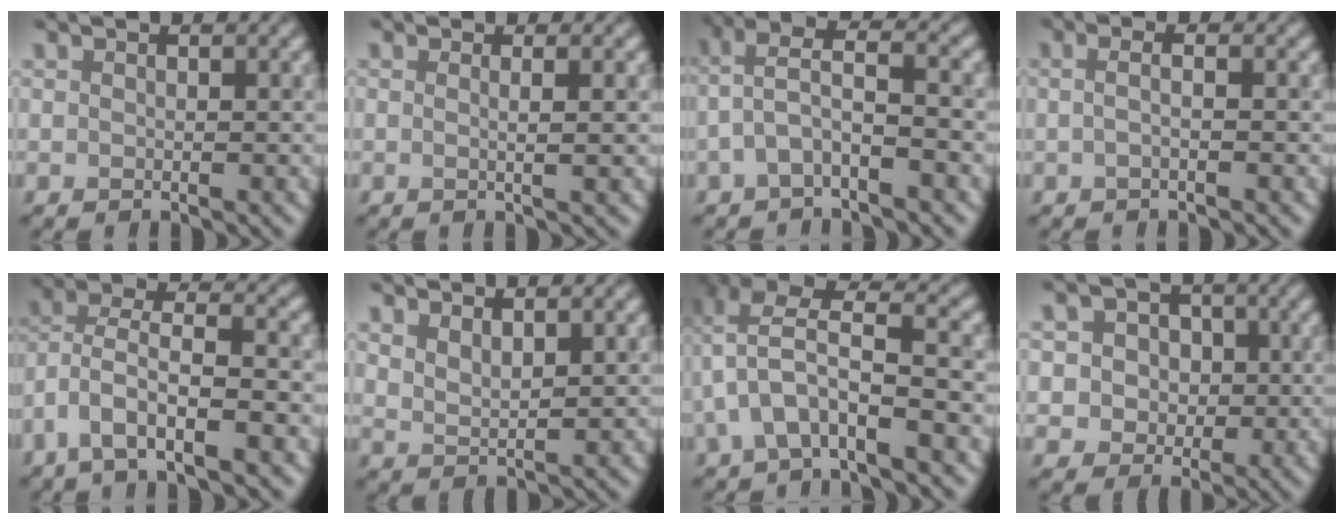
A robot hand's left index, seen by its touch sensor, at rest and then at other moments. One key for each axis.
{"total": 2.6, "fx": 0.5, "fy": 1.0, "fz": 2.4, "tx": -0.017, "ty": 0.006, "tz": -0.019}
{"total": 3.0, "fx": -1.0, "fy": 0.6, "fz": 2.8, "tx": -0.065, "ty": 0.021, "tz": -0.022}
{"total": 1.7, "fx": 0.0, "fy": 0.8, "fz": 1.4, "tx": -0.014, "ty": -0.004, "tz": -0.021}
{"total": 6.9, "fx": -3.2, "fy": 2.3, "fz": 5.6, "tx": -0.111, "ty": 0.003, "tz": -0.060}
{"total": 2.0, "fx": 1.7, "fy": 0.4, "fz": 1.0, "tx": -0.018, "ty": -0.003, "tz": 0.040}
{"total": 6.2, "fx": -1.4, "fy": 2.5, "fz": 5.5, "tx": -0.118, "ty": 0.016, "tz": -0.027}
{"total": 4.4, "fx": 0.8, "fy": 4.0, "fz": 1.5, "tx": -0.019, "ty": 0.011, "tz": 0.007}